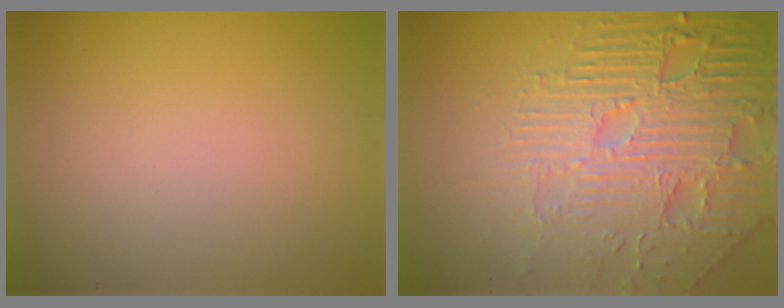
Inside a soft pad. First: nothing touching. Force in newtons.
{"total": 8.4, "press": 6.0, "slide": 5.8}